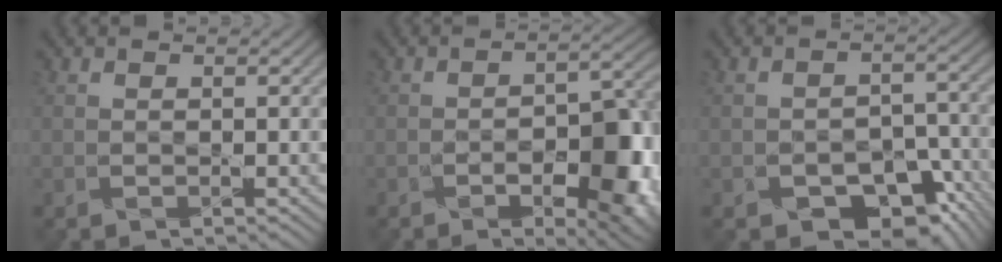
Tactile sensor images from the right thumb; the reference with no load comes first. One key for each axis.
{"total": 11.2, "fx": -4.9, "fy": 4.7, "fz": 9.0, "tx": -0.119, "ty": -0.006, "tz": -0.060}
{"total": 9.9, "fx": -6.5, "fy": 5.9, "fz": 4.6, "tx": -0.054, "ty": -0.010, "tz": -0.086}